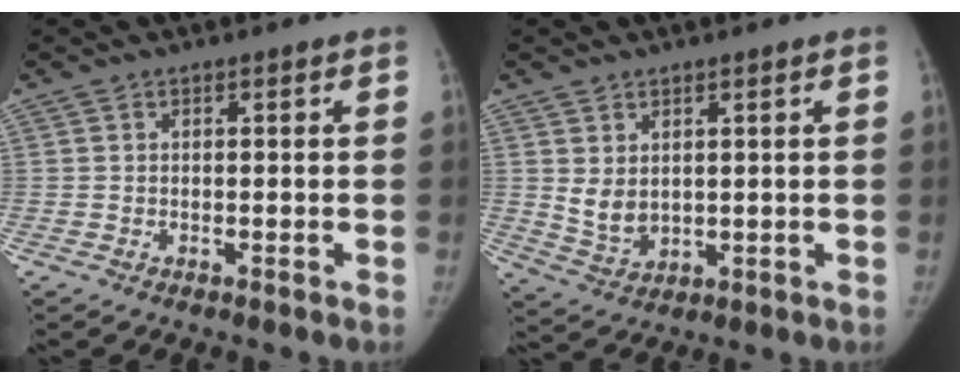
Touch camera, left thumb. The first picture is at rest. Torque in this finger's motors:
{"motor_torque": [0.49, 0.53, 0.79, -0.67, 0.11]}